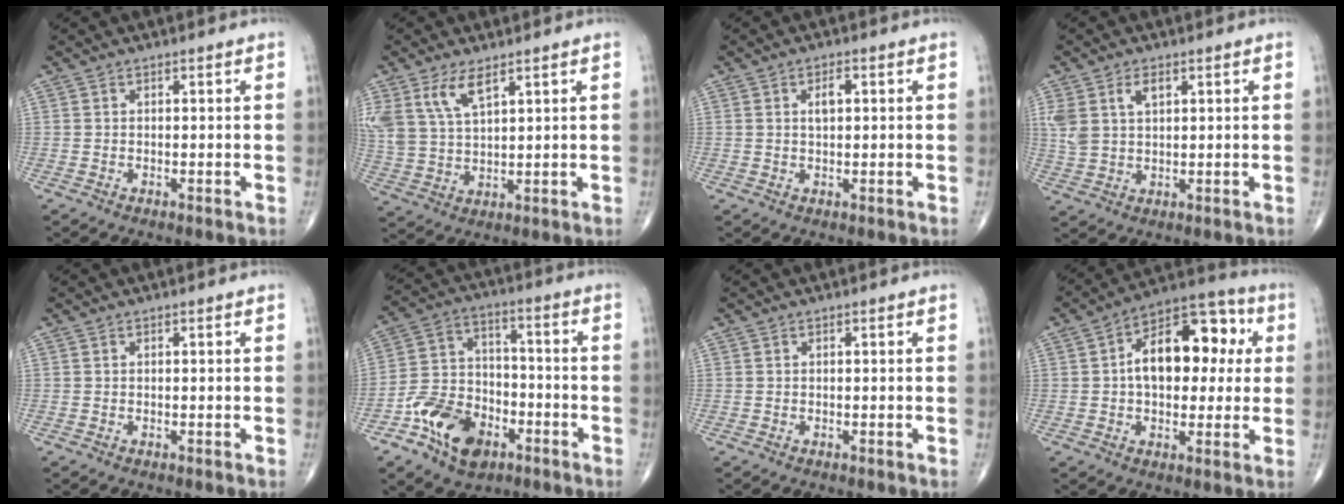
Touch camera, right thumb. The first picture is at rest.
{"total": 8.1, "force": [4.7, 3.4, 5.6], "torque": [-0.117, -0.014, 0.105]}
{"total": 2.5, "force": [0.7, 1.2, 2.1], "torque": [-0.033, 0.002, 0.011]}
{"total": 6.4, "force": [2.6, 3.7, 4.4], "torque": [-0.092, -0.001, 0.059]}
{"total": 0.0}
{"total": 15.4, "force": [-7.8, 10.0, 8.7], "torque": [-0.125, 0.056, -0.139]}
{"total": 0.0}
{"total": 17.2, "force": [2.6, 10.1, 13.6], "torque": [-0.165, 0.030, 0.031]}